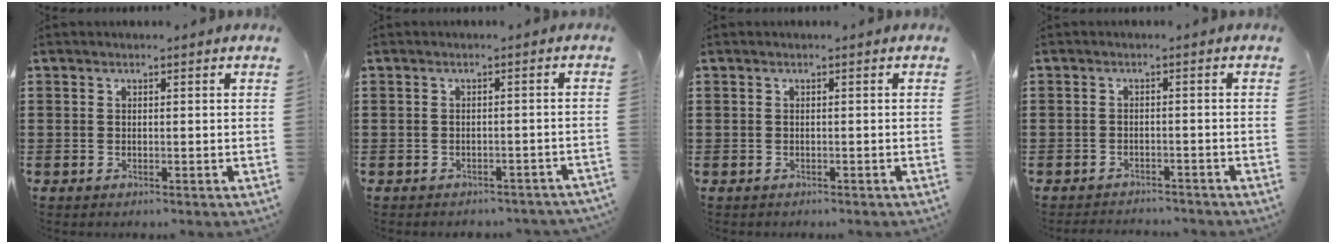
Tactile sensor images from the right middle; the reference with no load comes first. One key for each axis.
{"total": 1.5, "fx": -1.5, "fy": 0.3, "fz": 0.1, "tx": -0.007, "ty": 0.001, "tz": -0.031}
{"total": 0.0}
{"total": 1.9, "fx": -1.9, "fy": 0.1, "fz": -0.1, "tx": -0.006, "ty": -0.002, "tz": -0.041}